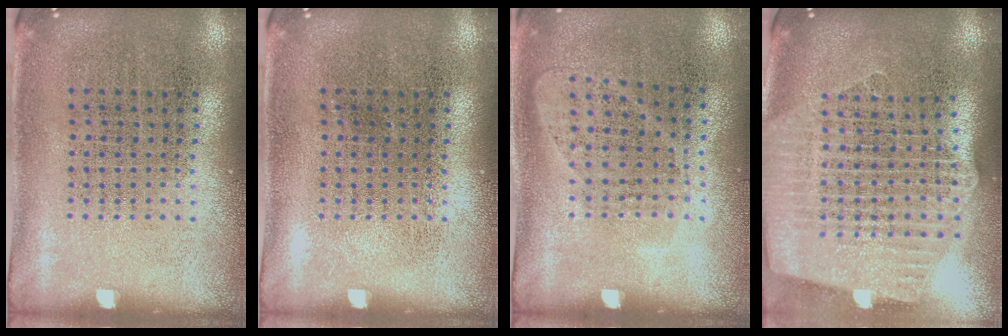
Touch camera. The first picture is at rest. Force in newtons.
{"total": 0.0}
{"total": 1.0, "press": 0.8, "slide": 0.5}
{"total": 2.6, "press": 2.2, "slide": 1.3}